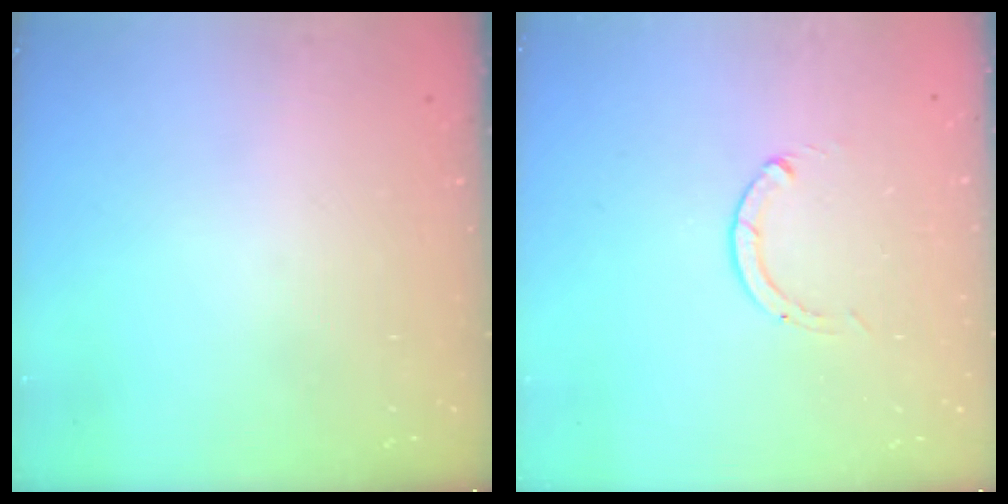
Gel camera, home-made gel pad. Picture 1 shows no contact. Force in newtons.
{"total": 0.0}